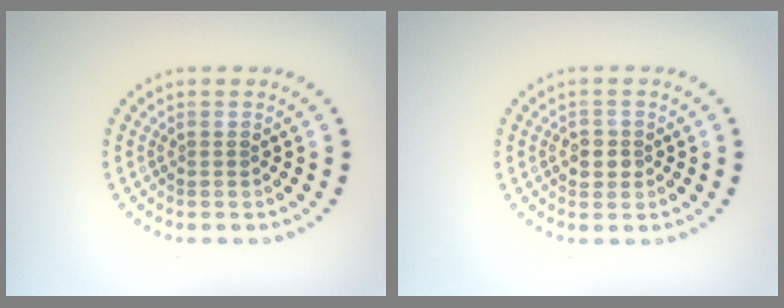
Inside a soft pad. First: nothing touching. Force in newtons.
{"total": 1.7, "press": 1.7, "slide": 0.2}